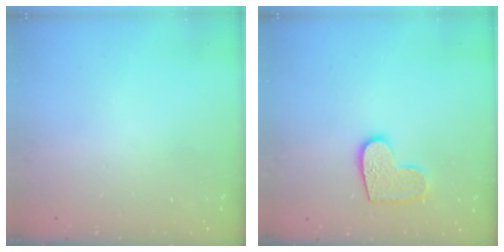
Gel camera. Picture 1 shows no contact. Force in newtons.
{"total": 9.3, "press": 9.3, "slide": 0.3}